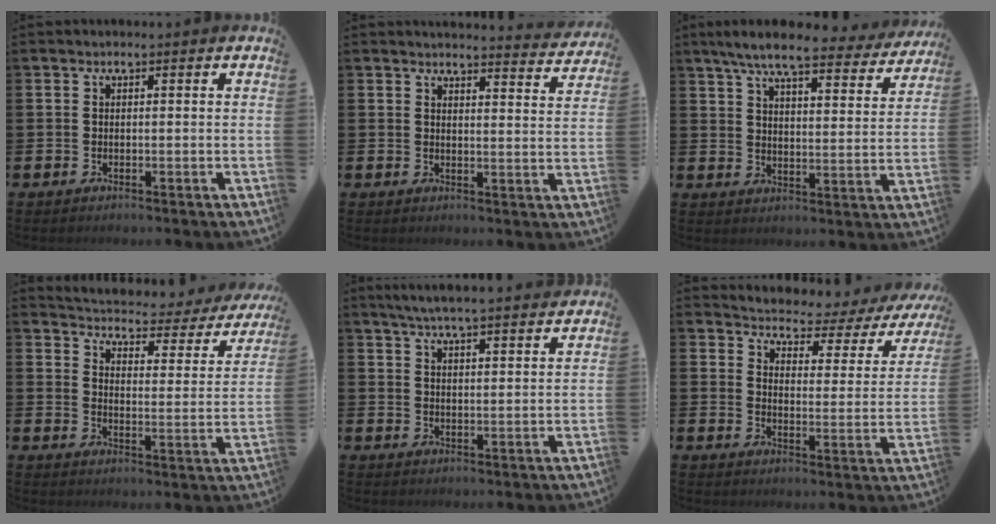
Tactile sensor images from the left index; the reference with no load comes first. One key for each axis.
{"total": 3.7, "fx": 3.7, "fy": 0.1, "fz": 0.2, "tx": 0.004, "ty": -0.031, "tz": 0.061}
{"total": 7.9, "fx": 6.9, "fy": 1.0, "fz": 3.6, "tx": -0.082, "ty": -0.037, "tz": 0.117}
{"total": 3.9, "fx": 3.6, "fy": 0.9, "fz": 1.0, "tx": -0.046, "ty": -0.031, "tz": 0.055}
{"total": 5.4, "fx": 5.2, "fy": -0.3, "fz": 1.3, "tx": -0.046, "ty": -0.023, "tz": 0.094}
{"total": 3.7, "fx": 3.4, "fy": 1.3, "fz": 0.7, "tx": -0.034, "ty": -0.036, "tz": 0.048}